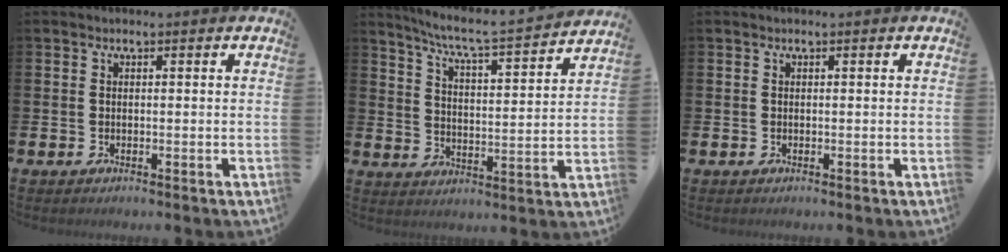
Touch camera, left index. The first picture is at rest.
{"total": 6.6, "force": [6.1, 0.3, 2.7], "torque": [-0.081, -0.045, 0.098]}
{"total": 0.0}